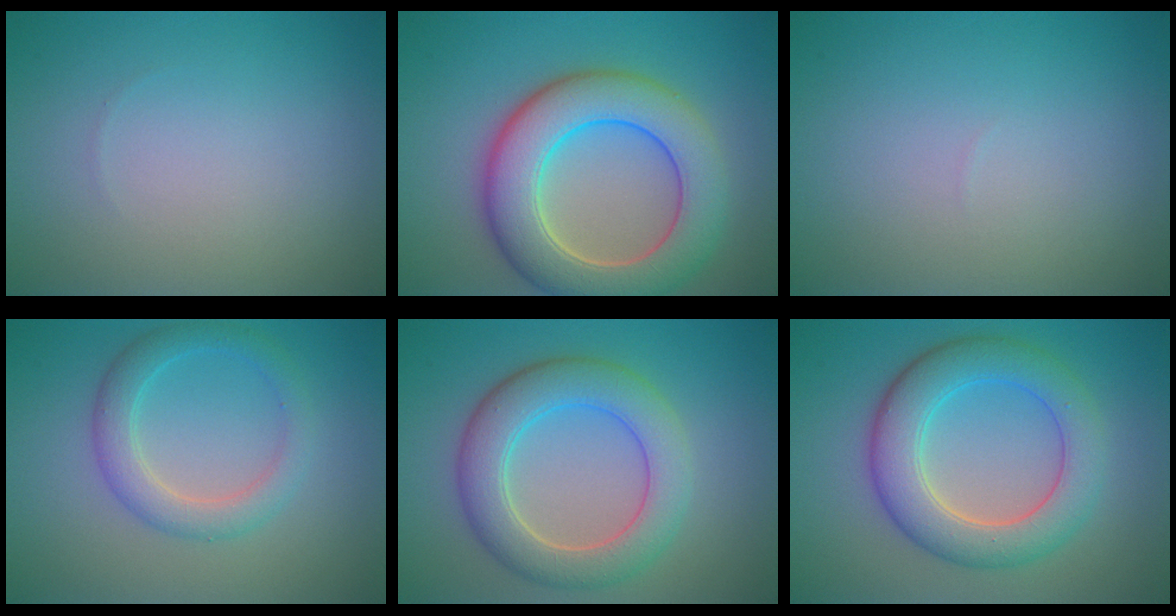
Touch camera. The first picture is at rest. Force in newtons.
{"total": 9.0, "press": 9.0, "slide": 0.6}
{"total": 0.0}
{"total": 3.3, "press": 3.3, "slide": 0.1}
{"total": 6.3, "press": 6.2, "slide": 0.5}
{"total": 6.6, "press": 6.6, "slide": 0.1}